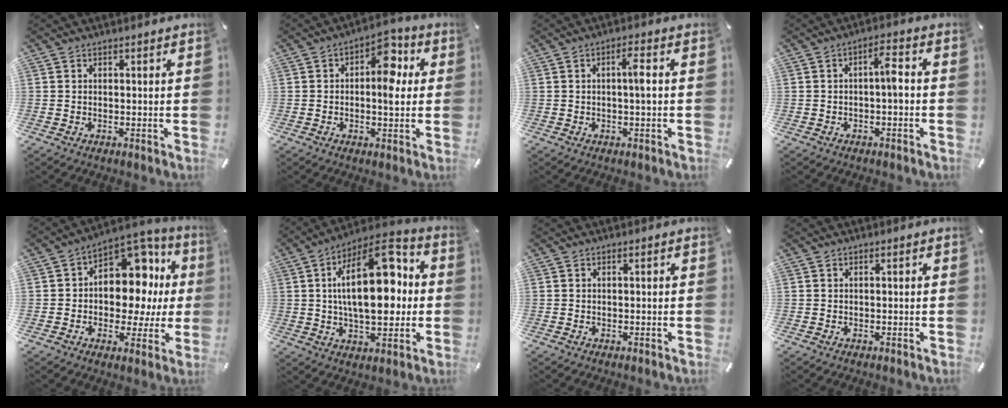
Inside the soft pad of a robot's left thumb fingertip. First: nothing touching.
{"total": 8.9, "force": [1.1, 4.7, 7.4], "torque": [-0.084, -0.006, 0.009]}
{"total": 3.9, "force": [0.0, 0.7, 3.9], "torque": [-0.065, 0.002, -0.006]}
{"total": 5.3, "force": [-0.7, 1.8, 4.9], "torque": [-0.080, 0.013, -0.015]}
{"total": 14.3, "force": [2.1, 10.7, 9.3], "torque": [-0.107, -0.028, 0.040]}
{"total": 21.8, "force": [3.0, 11.0, 18.6], "torque": [-0.304, -0.008, 0.041]}
{"total": 0.0}
{"total": 0.0}